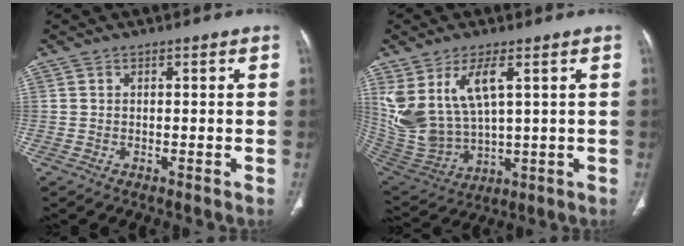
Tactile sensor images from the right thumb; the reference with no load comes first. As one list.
[{"total": 14.7, "force": [5.3, 6.7, 11.9], "torque": [-0.249, -0.024, 0.130]}]